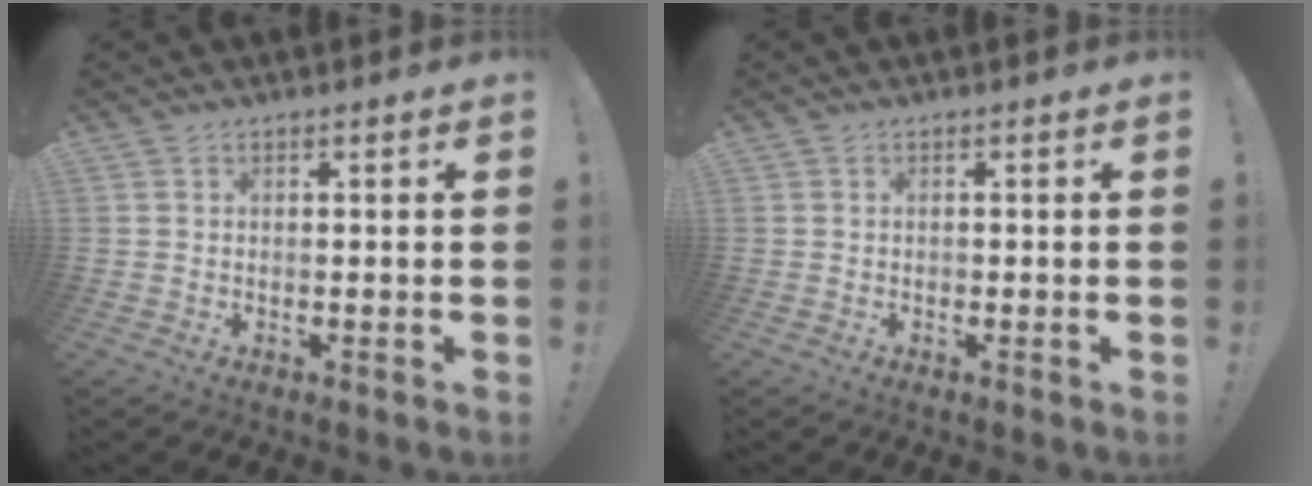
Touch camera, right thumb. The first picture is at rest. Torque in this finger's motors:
{"motor_torque": [0.01, -0.36, 0.20, -0.33, 0.00]}